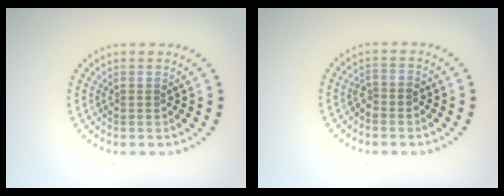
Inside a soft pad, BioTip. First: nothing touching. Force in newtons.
{"total": 1.3, "press": 1.0, "slide": 0.7}